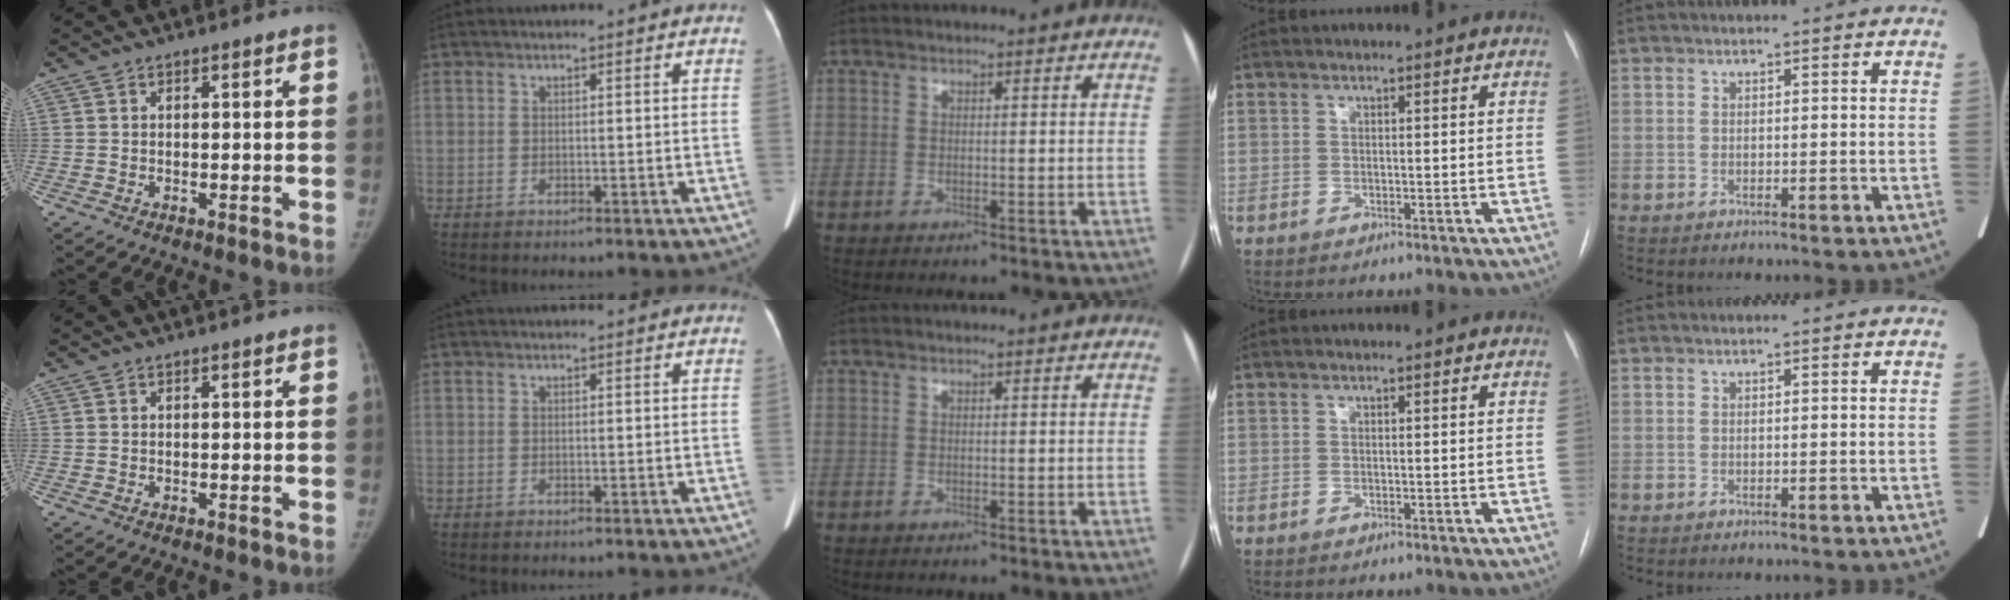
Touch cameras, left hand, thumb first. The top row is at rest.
{}